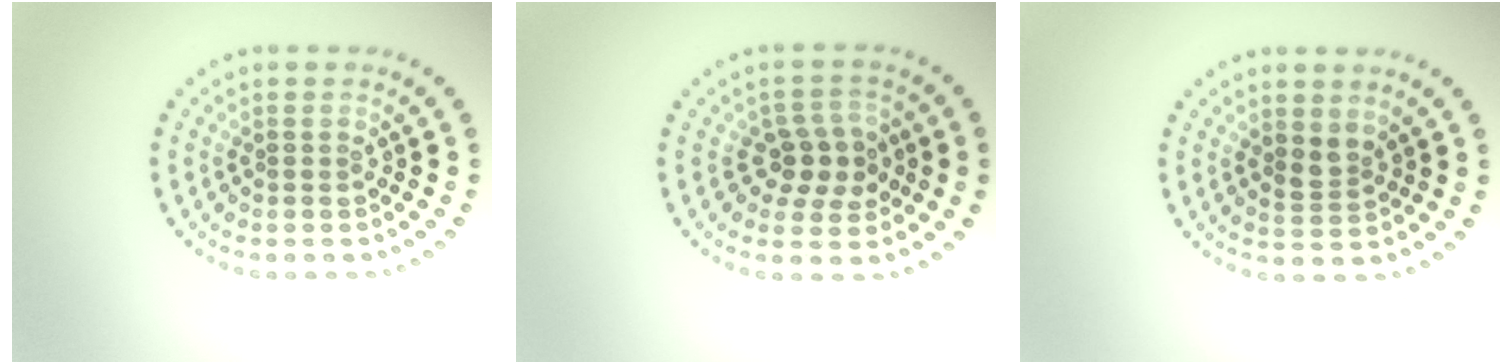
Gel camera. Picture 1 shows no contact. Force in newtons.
{"total": 3.2, "press": 3.0, "slide": 1.1}
{"total": 1.5, "press": 1.2, "slide": 0.9}